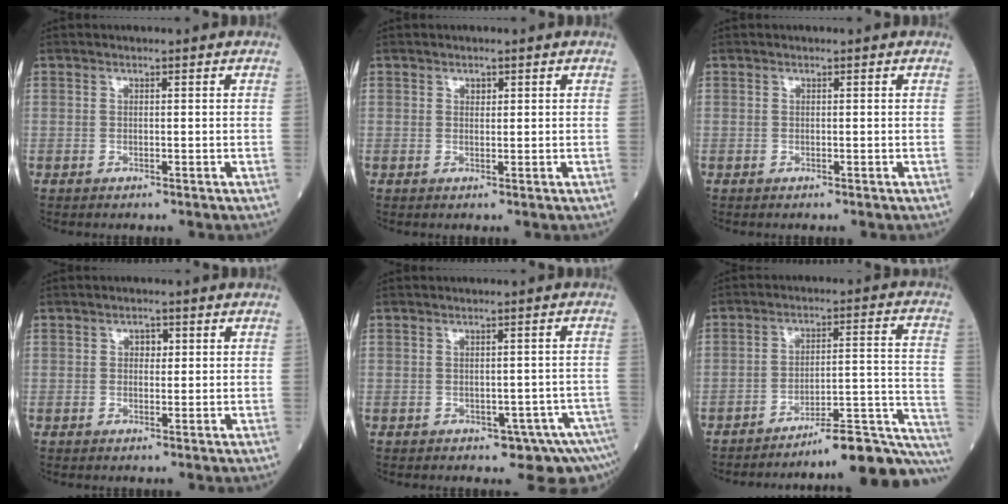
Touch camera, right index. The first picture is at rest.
{"total": 0.8, "force": [0.4, 0.5, 0.4], "torque": [-0.003, -0.002, 0.005]}
{"total": 0.0}
{"total": 1.6, "force": [0.4, 1.1, 1.1], "torque": [-0.012, 0.003, 0.005]}
{"total": 5.7, "force": [-3.7, 2.1, 3.7], "torque": [-0.031, 0.007, -0.043]}
{"total": 17.7, "force": [-16.4, -1.0, 6.6], "torque": [-0.023, 0.036, -0.221]}